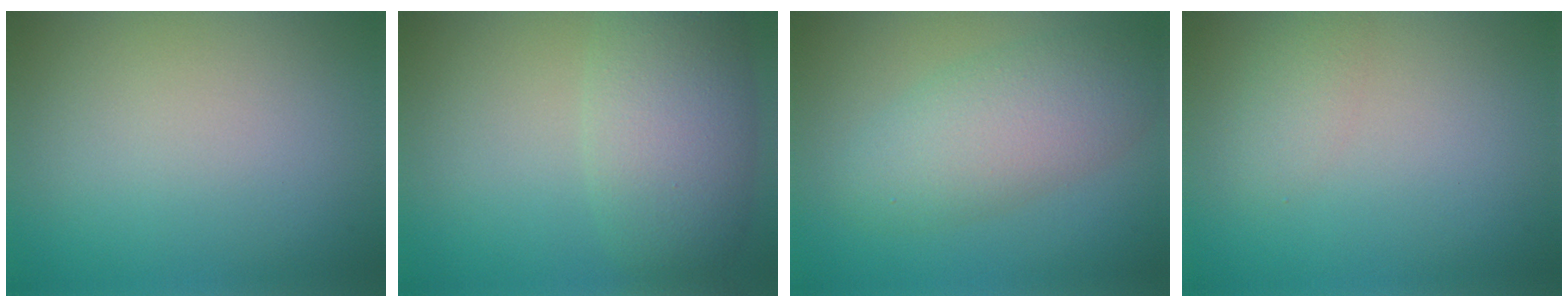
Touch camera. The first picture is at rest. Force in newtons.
{"total": 6.0, "press": 6.0, "slide": 0.3}
{"total": 5.7, "press": 5.7, "slide": 0.2}
{"total": 1.5, "press": 1.5, "slide": 0.0}